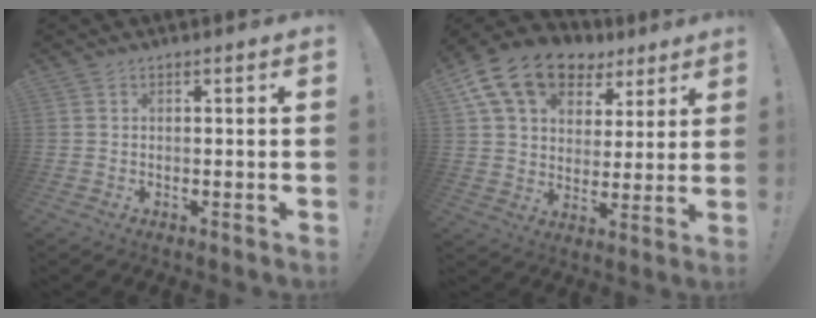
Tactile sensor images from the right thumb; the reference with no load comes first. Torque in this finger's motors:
{"motor_torque": [1.16, 3.57, 0.72, 0.00, 0.15]}